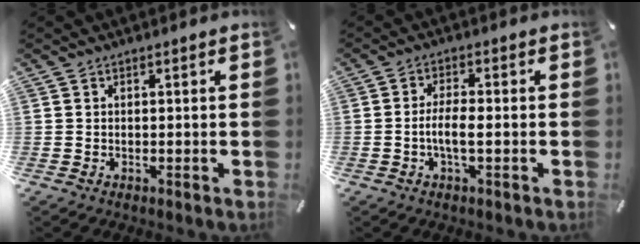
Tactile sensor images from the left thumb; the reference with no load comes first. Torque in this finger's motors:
{"motor_torque": [-0.24, 0.57, 0.55, 0.05, 0.07]}